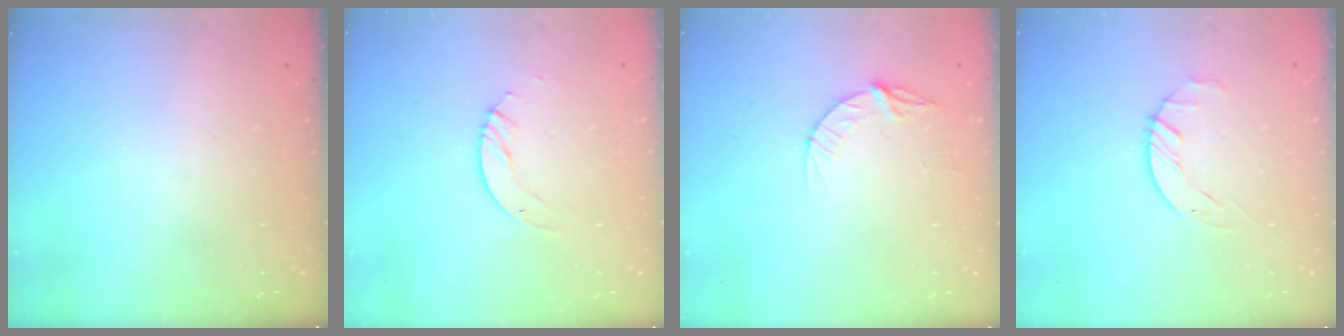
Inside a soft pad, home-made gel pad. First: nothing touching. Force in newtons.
{"total": 3.0, "press": 3.0, "slide": 0.2}
{"total": 5.6, "press": 5.6, "slide": 0.6}
{"total": 1.8, "press": 1.7, "slide": 0.3}